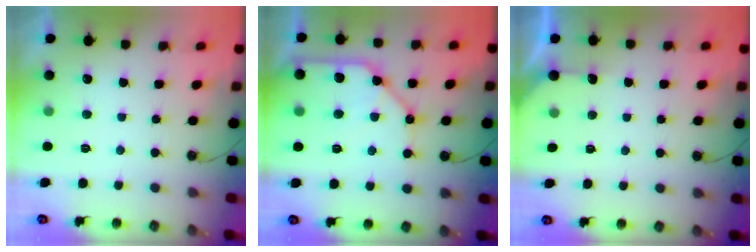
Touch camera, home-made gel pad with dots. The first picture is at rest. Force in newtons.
{"total": 14.1, "press": 13.9, "slide": 1.8}
{"total": 2.3, "press": 2.3, "slide": 0.3}